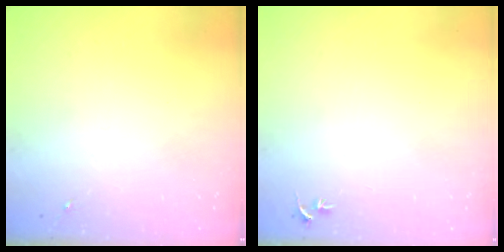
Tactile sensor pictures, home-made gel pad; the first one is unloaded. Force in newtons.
{"total": 2.7, "press": 2.7, "slide": 0.3}